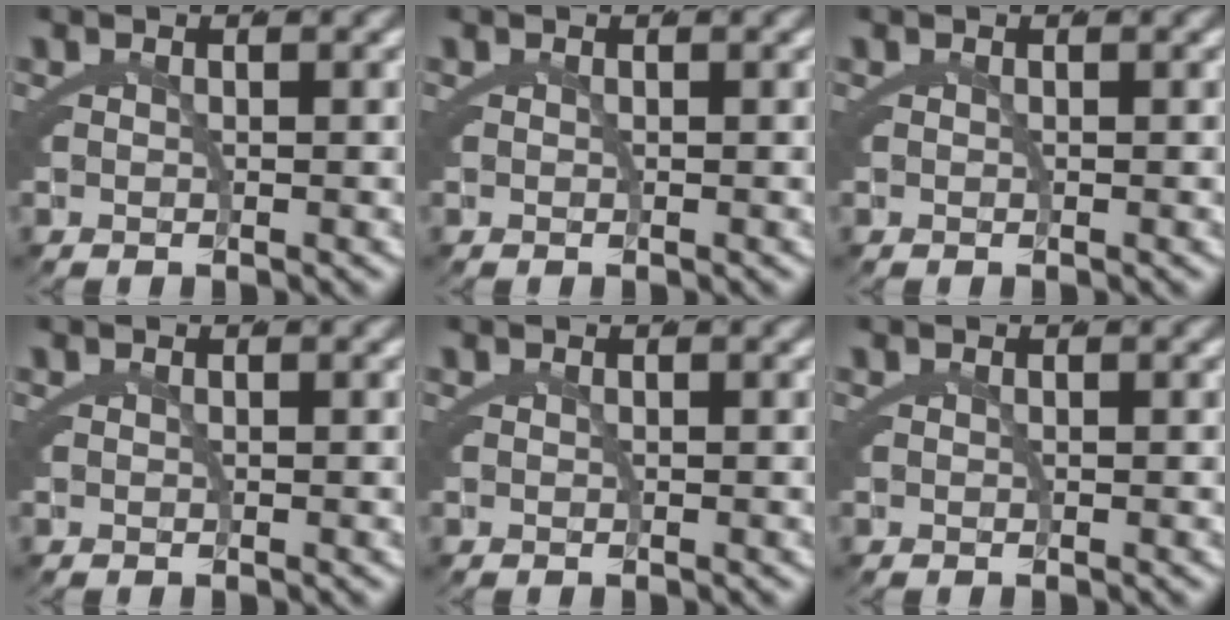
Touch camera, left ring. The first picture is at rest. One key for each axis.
{"total": 0.0}
{"total": 0.0}
{"total": 0.0}
{"total": 0.0}
{"total": 0.0}